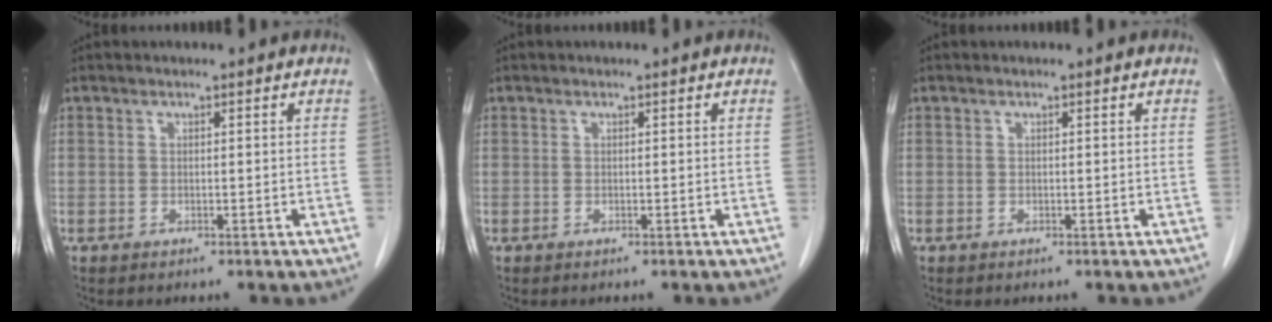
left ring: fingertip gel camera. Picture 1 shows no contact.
{"total": 0.0}
{"total": 0.0}